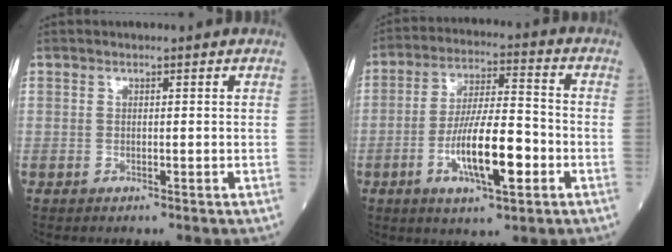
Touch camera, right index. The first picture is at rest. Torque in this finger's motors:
{"motor_torque": [1.88, -0.26, 0.90, 0.21]}